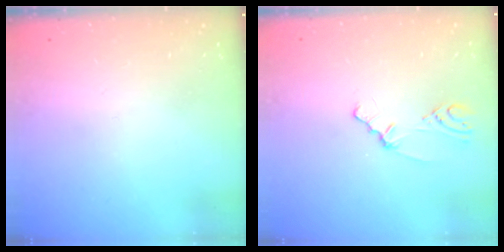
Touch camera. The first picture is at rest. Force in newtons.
{"total": 1.4, "press": 1.4, "slide": 0.4}